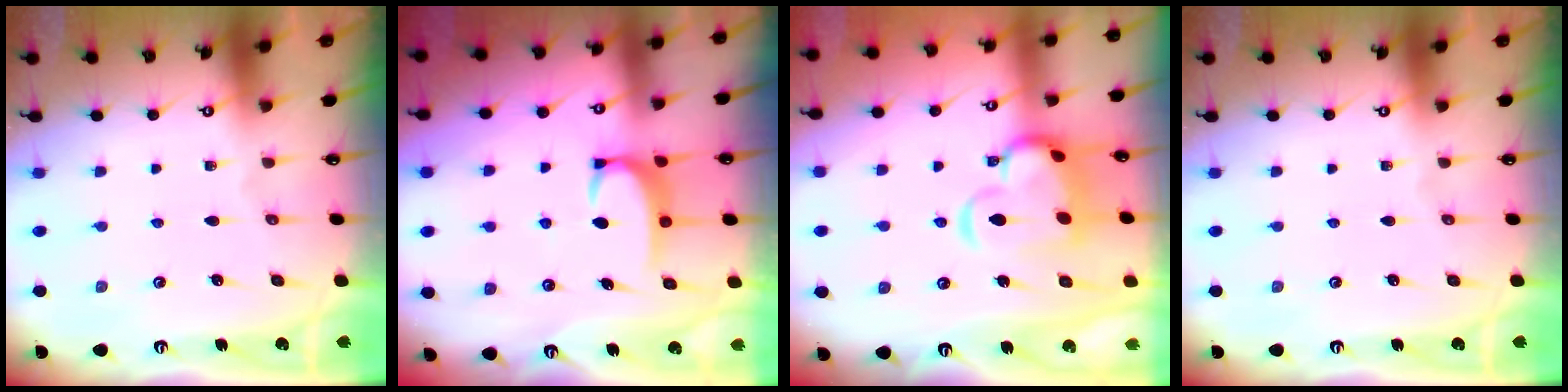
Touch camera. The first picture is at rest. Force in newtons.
{"total": 3.4, "press": 3.3, "slide": 0.4}
{"total": 9.2, "press": 9.0, "slide": 1.9}
{"total": 0.0}